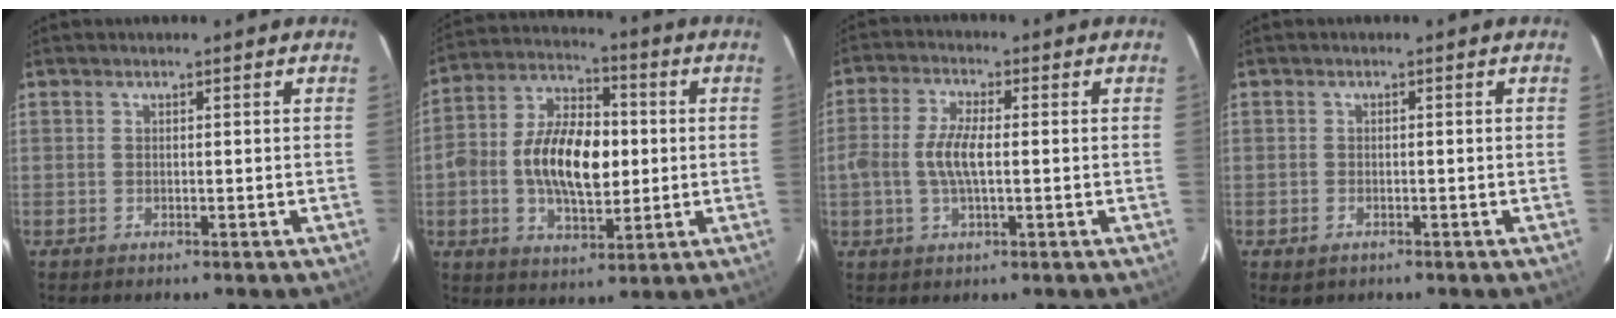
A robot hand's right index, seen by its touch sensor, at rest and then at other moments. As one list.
[{"total": 15.0, "force": [-0.6, 8.2, 12.5], "torque": [-0.234, 0.022, -0.012]}, {"total": 6.4, "force": [-0.5, 2.3, 6.0], "torque": [-0.123, 0.006, -0.010]}, {"total": 1.9, "force": [-1.0, 1.4, 0.8], "torque": [-0.015, -0.003, -0.016]}]